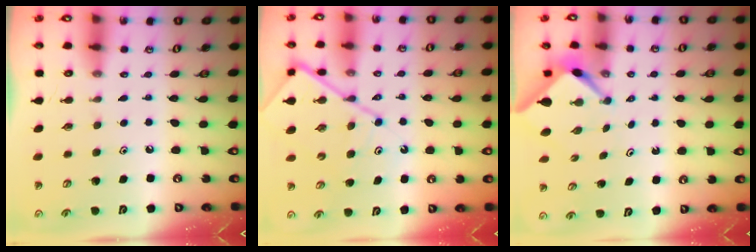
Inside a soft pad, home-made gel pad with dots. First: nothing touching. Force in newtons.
{"total": 10.4, "press": 10.3, "slide": 1.0}
{"total": 2.7, "press": 2.7, "slide": 0.2}